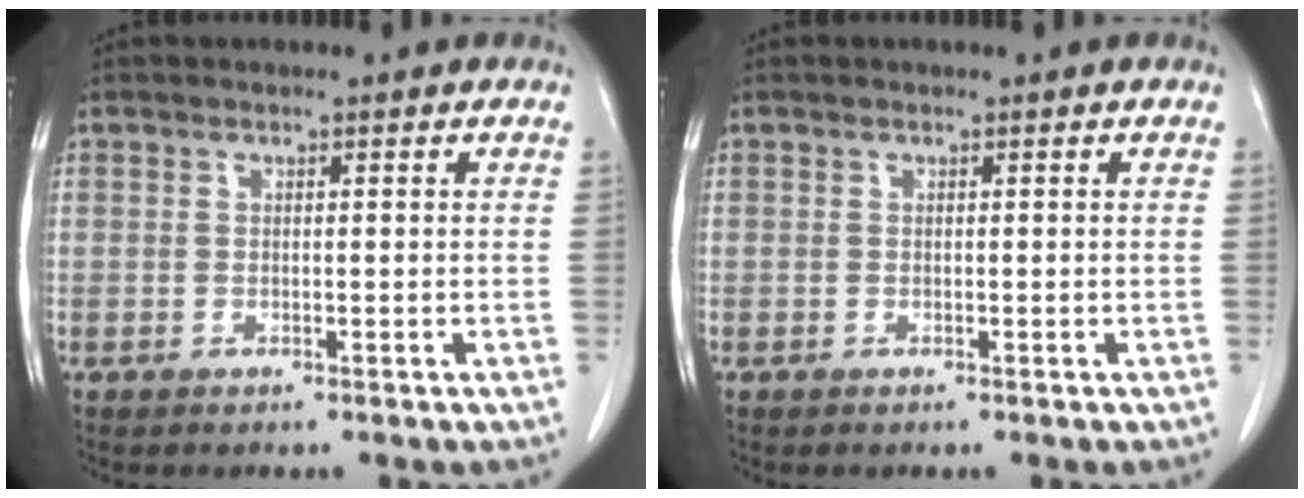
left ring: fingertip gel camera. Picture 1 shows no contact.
{"total": 0.0}